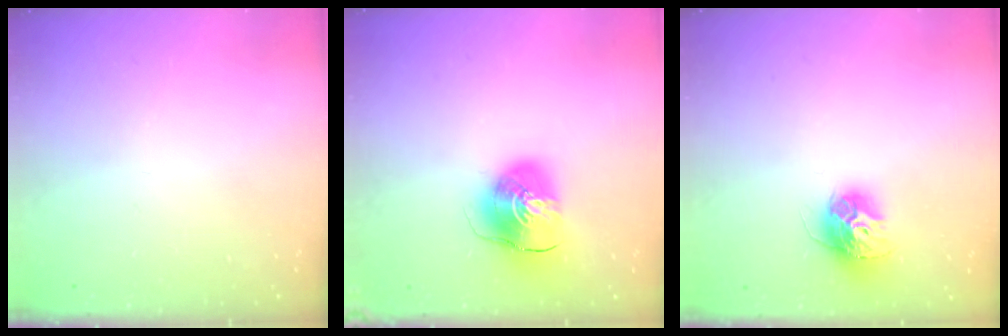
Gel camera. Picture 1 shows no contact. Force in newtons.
{"total": 11.3, "press": 11.2, "slide": 1.4}
{"total": 12.2, "press": 12.1, "slide": 1.0}